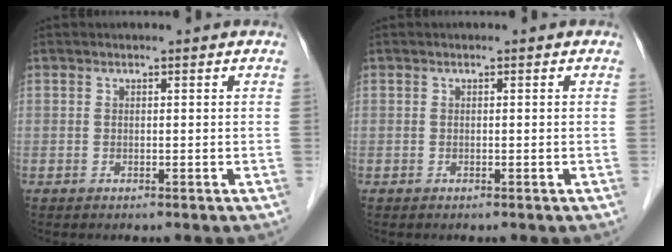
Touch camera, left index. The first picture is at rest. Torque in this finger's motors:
{"motor_torque": [-0.02, 0.02, 0.00, 0.00]}